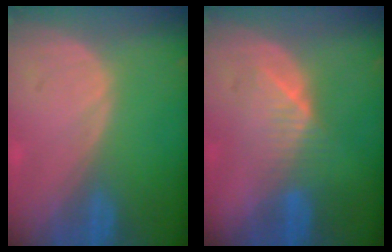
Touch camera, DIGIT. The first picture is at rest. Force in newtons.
{"total": 4.5, "press": 4.4, "slide": 1.0}